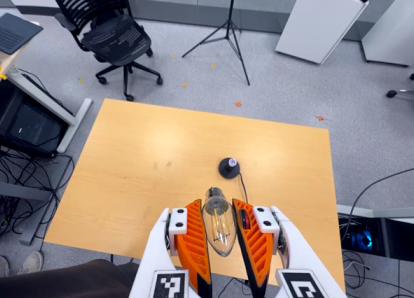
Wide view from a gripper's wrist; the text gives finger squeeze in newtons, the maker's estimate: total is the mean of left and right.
{"total": 12.4, "left": 13.2, "right": 11.5}